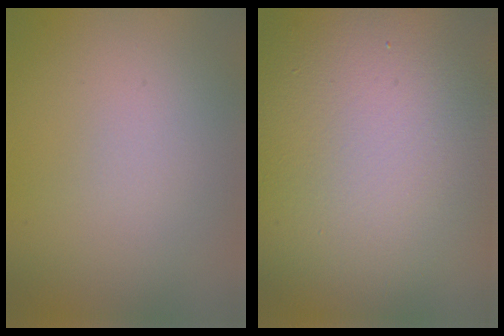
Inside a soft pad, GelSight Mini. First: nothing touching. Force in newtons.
{"total": 19.4, "press": 19.4, "slide": 1.2}